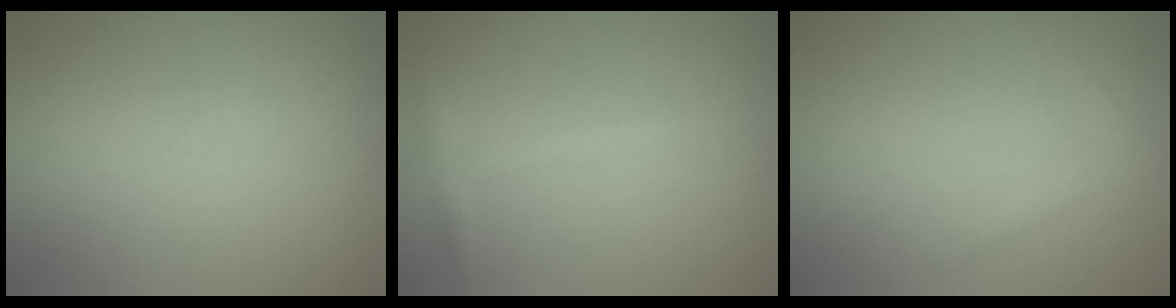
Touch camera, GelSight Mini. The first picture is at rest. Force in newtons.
{"total": 1.7, "press": 1.7, "slide": 0.1}
{"total": 1.5, "press": 1.5, "slide": 0.1}